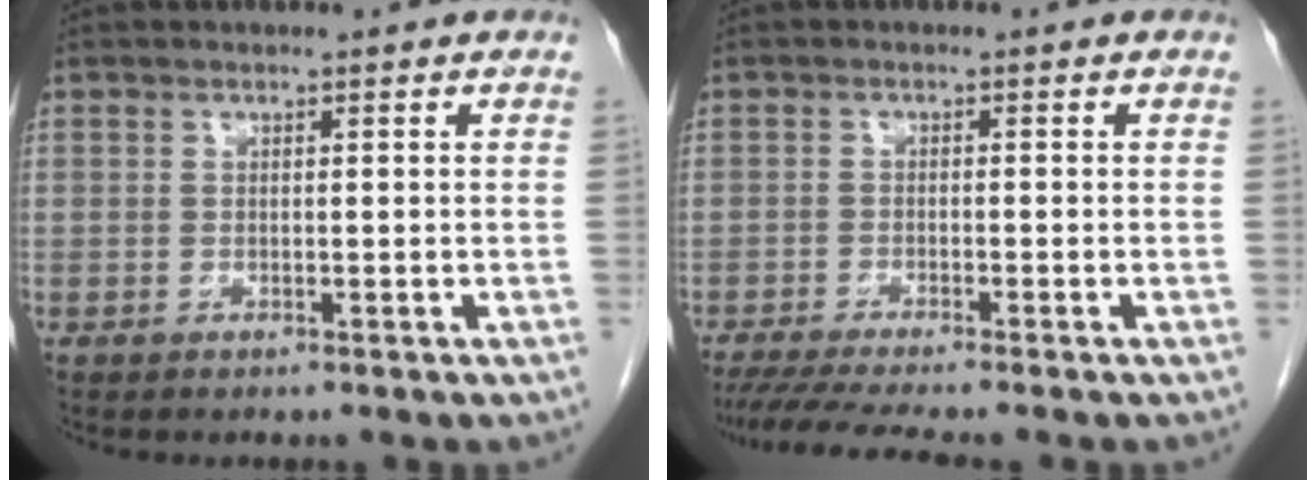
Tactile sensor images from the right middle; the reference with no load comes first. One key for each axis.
{"total": 7.5, "fx": -6.4, "fy": -0.6, "fz": 3.7, "tx": -0.054, "ty": -0.019, "tz": -0.105}